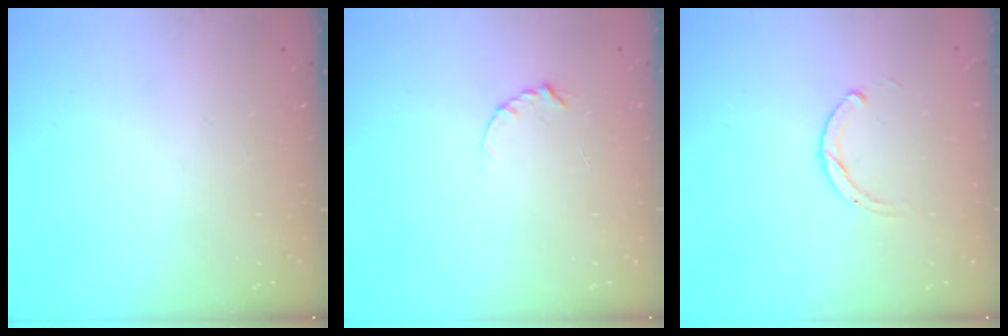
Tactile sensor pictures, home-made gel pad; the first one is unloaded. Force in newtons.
{"total": 2.9, "press": 2.9, "slide": 0.3}
{"total": 1.8, "press": 1.8, "slide": 0.2}